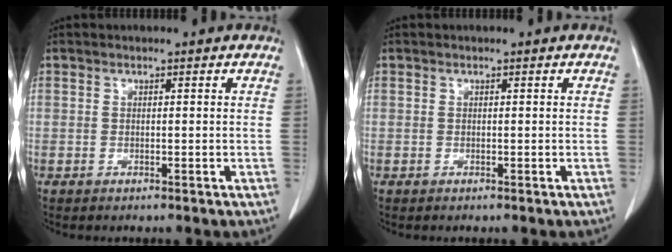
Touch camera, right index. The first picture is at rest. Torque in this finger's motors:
{"motor_torque": [0.00, 0.00, 0.02, 0.00]}